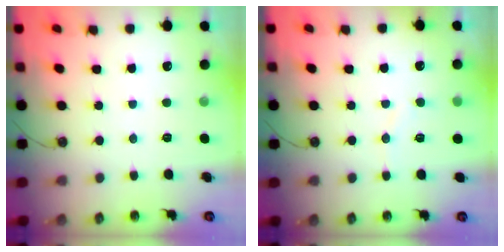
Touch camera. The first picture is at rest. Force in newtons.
{"total": 7.1, "press": 7.0, "slide": 1.2}